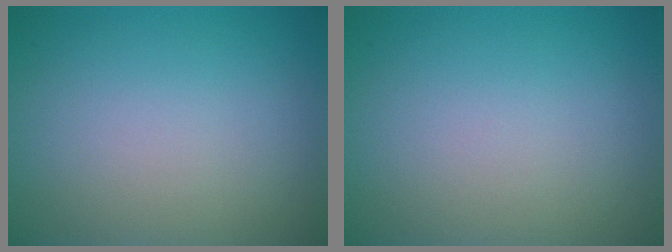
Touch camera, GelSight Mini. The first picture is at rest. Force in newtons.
{"total": 0.0}